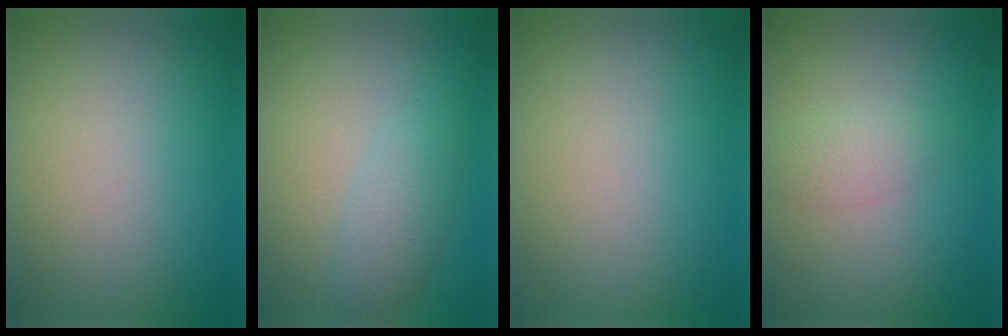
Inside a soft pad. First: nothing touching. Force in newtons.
{"total": 2.4, "press": 2.4, "slide": 0.1}
{"total": 0.0}
{"total": 1.8, "press": 1.8, "slide": 0.1}